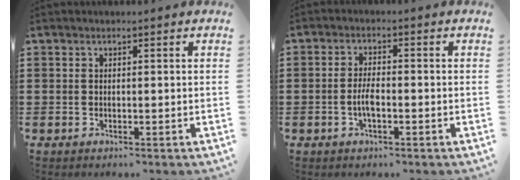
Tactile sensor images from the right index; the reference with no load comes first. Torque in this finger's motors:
{"motor_torque": [2.14, 0.00, 0.10, 0.03]}